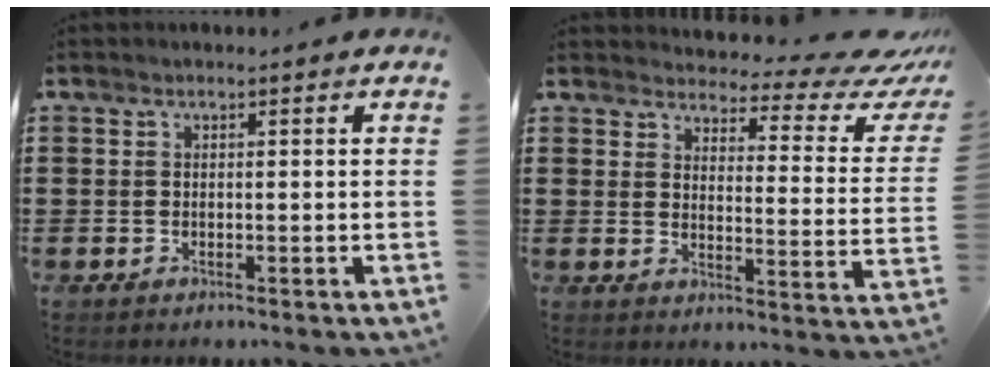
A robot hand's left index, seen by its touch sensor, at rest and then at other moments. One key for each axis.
{"total": 4.6, "fx": 4.0, "fy": 1.0, "fz": 2.1, "tx": -0.040, "ty": -0.036, "tz": 0.059}